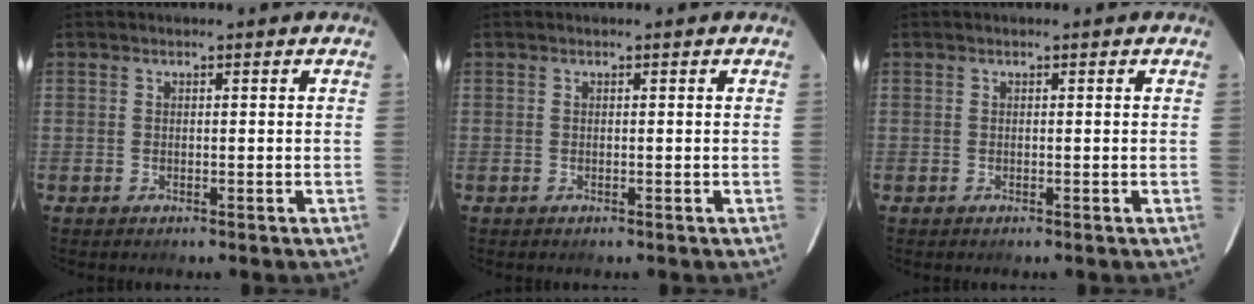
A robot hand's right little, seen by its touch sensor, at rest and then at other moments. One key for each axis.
{"total": 0.0}
{"total": 0.0}